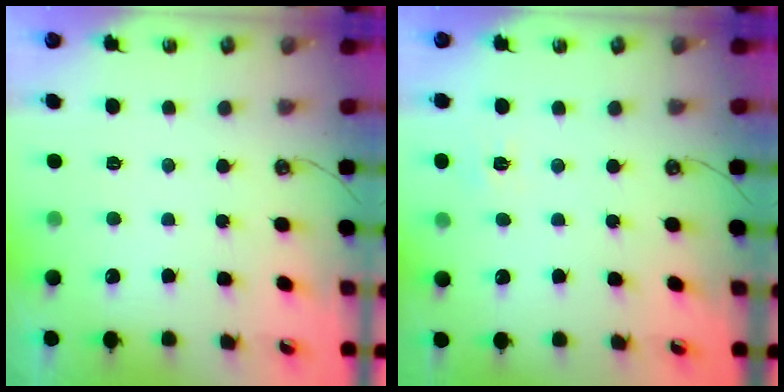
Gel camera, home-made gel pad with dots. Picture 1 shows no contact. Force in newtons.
{"total": 5.0, "press": 4.9, "slide": 0.7}